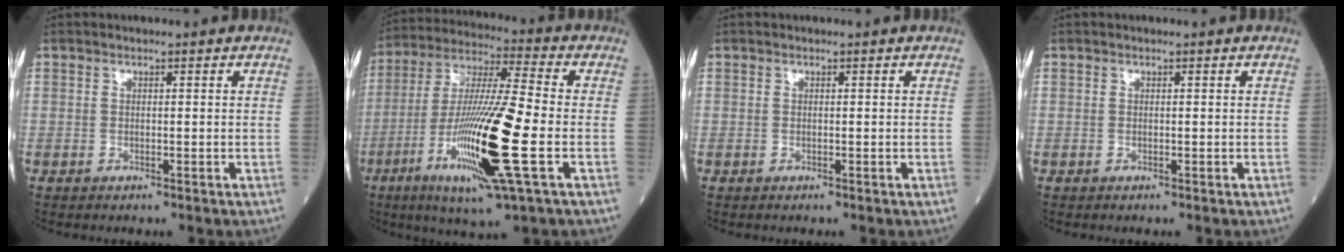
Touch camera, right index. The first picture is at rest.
{"total": 19.1, "force": [-5.5, 0.7, 18.2], "torque": [-0.371, -0.026, -0.104]}
{"total": 0.0}
{"total": 0.0}